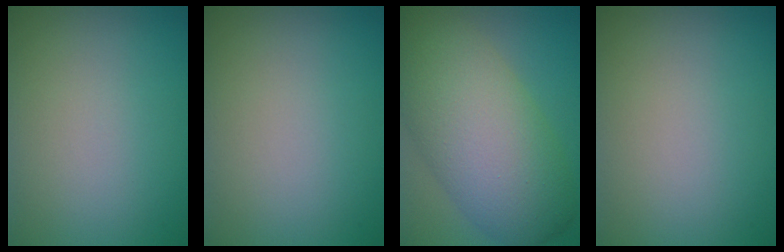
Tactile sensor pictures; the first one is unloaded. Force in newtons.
{"total": 0.0}
{"total": 10.5, "press": 10.4, "slide": 0.7}
{"total": 0.0}